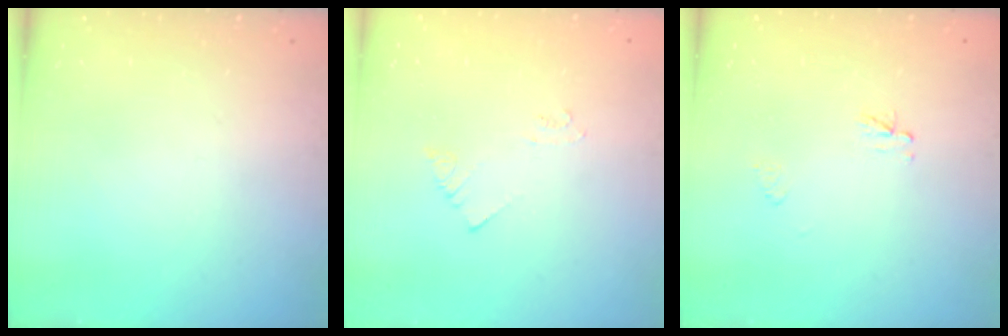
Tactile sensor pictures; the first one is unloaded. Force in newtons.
{"total": 2.1, "press": 2.1, "slide": 0.3}
{"total": 2.3, "press": 2.2, "slide": 0.2}